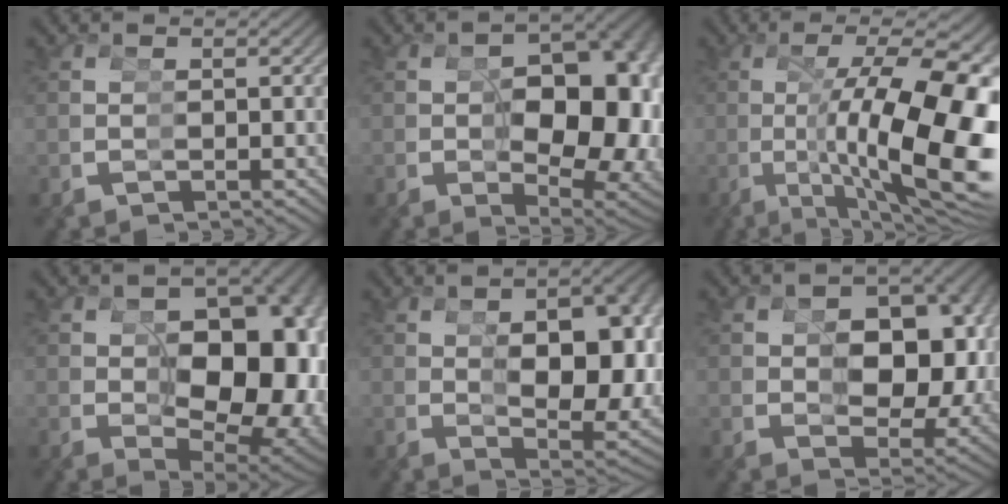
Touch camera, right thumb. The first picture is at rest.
{"total": 15.0, "force": [-1.3, 9.0, 12.0], "torque": [-0.171, -0.056, 0.006]}
{"total": 17.7, "force": [-2.1, 8.6, 15.4], "torque": [-0.265, -0.053, 0.005]}
{"total": 16.7, "force": [-0.7, 10.4, 13.0], "torque": [-0.193, -0.061, 0.019]}
{"total": 11.2, "force": [-0.1, 5.7, 9.6], "torque": [-0.139, -0.030, 0.019]}
{"total": 10.2, "force": [0.6, 6.9, 7.6], "torque": [-0.118, -0.034, 0.023]}